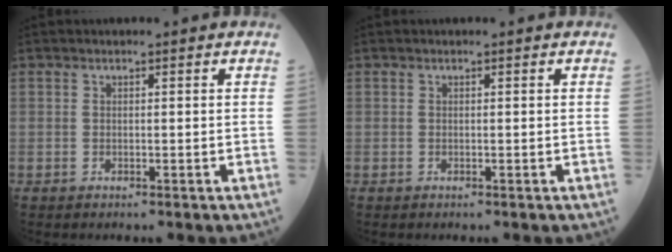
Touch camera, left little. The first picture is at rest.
{"total": 0.0}